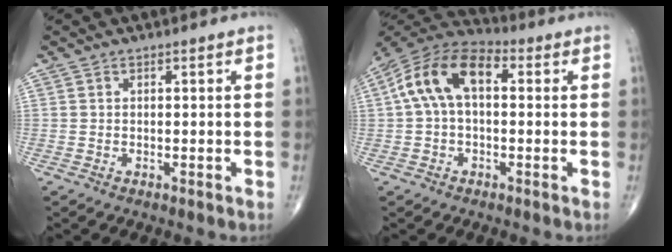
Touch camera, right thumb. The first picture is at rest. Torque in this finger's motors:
{"motor_torque": [-0.71, 1.04, 0.39, -0.04, 0.34]}